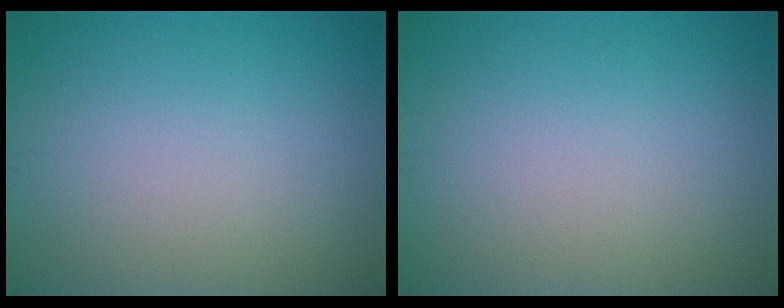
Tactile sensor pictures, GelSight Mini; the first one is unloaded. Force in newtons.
{"total": 0.0}